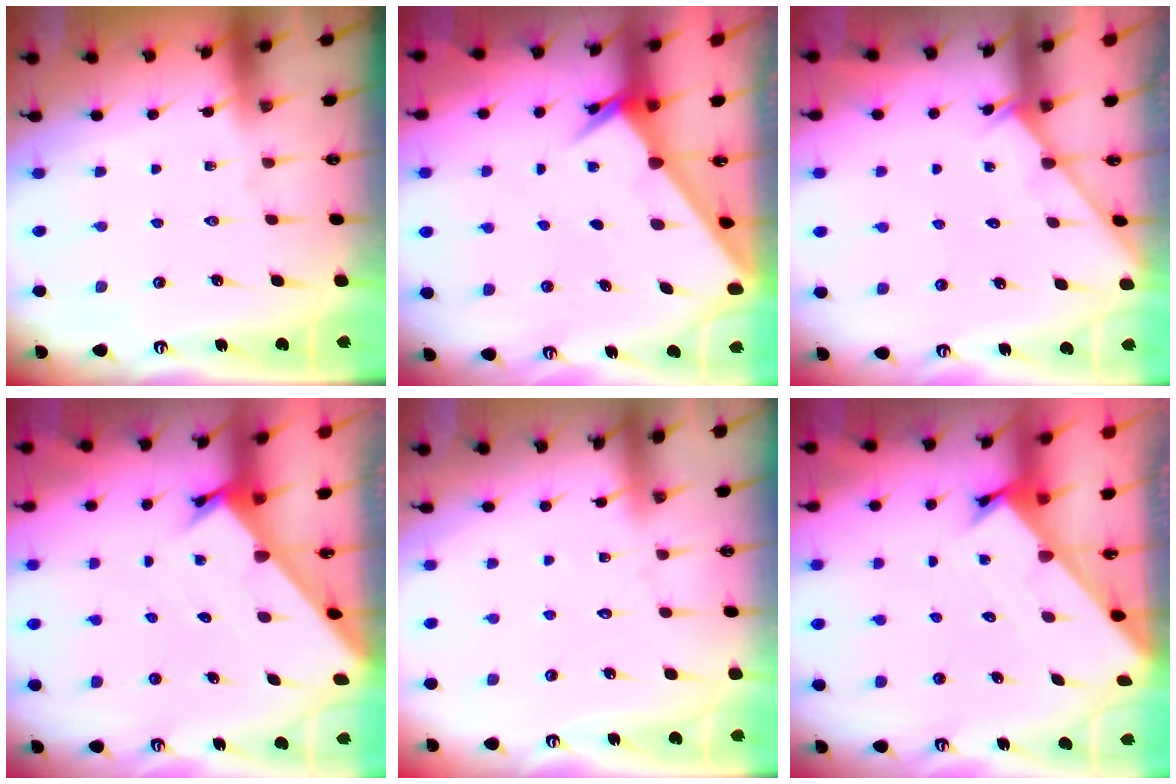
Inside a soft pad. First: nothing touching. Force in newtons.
{"total": 2.4, "press": 2.4, "slide": 0.3}
{"total": 2.6, "press": 2.6, "slide": 0.3}
{"total": 2.5, "press": 2.5, "slide": 0.2}
{"total": 2.8, "press": 2.8, "slide": 0.3}
{"total": 2.6, "press": 2.6, "slide": 0.3}